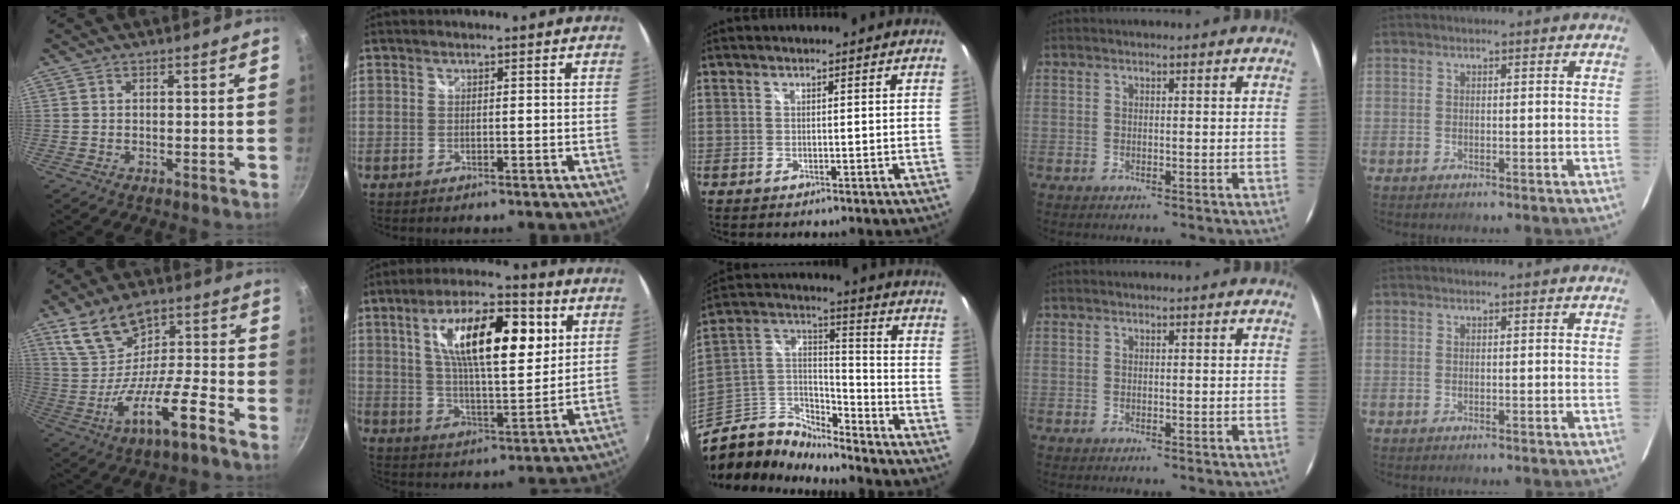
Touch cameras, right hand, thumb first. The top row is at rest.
{"thumb": {"total": 13.6, "force": [-2.8, 6.3, 11.8], "torque": [-0.174, 0.023, -0.054]}, "index": {"total": 18.2, "force": [5.8, 6.5, 16.0], "torque": [-0.269, 0.020, 0.096]}, "middle": {"total": 12.7, "force": [-9.6, 6.8, 4.6], "torque": [-0.119, 0.027, -0.186]}}